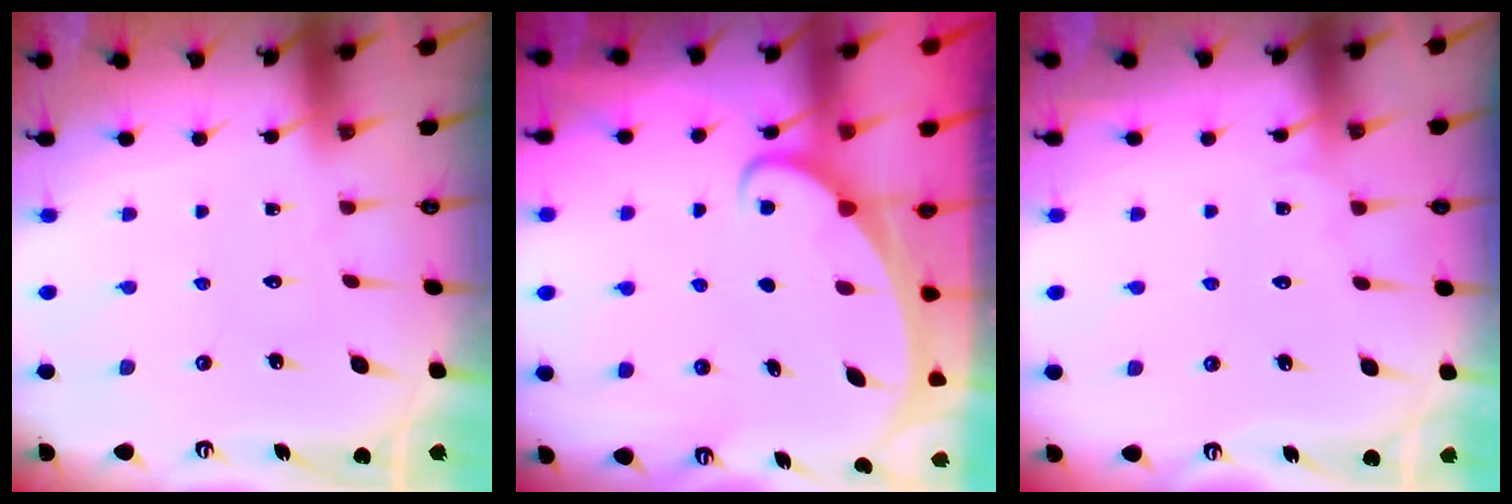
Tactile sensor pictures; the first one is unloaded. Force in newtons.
{"total": 2.1, "press": 2.0, "slide": 0.3}
{"total": 2.7, "press": 2.7, "slide": 0.3}